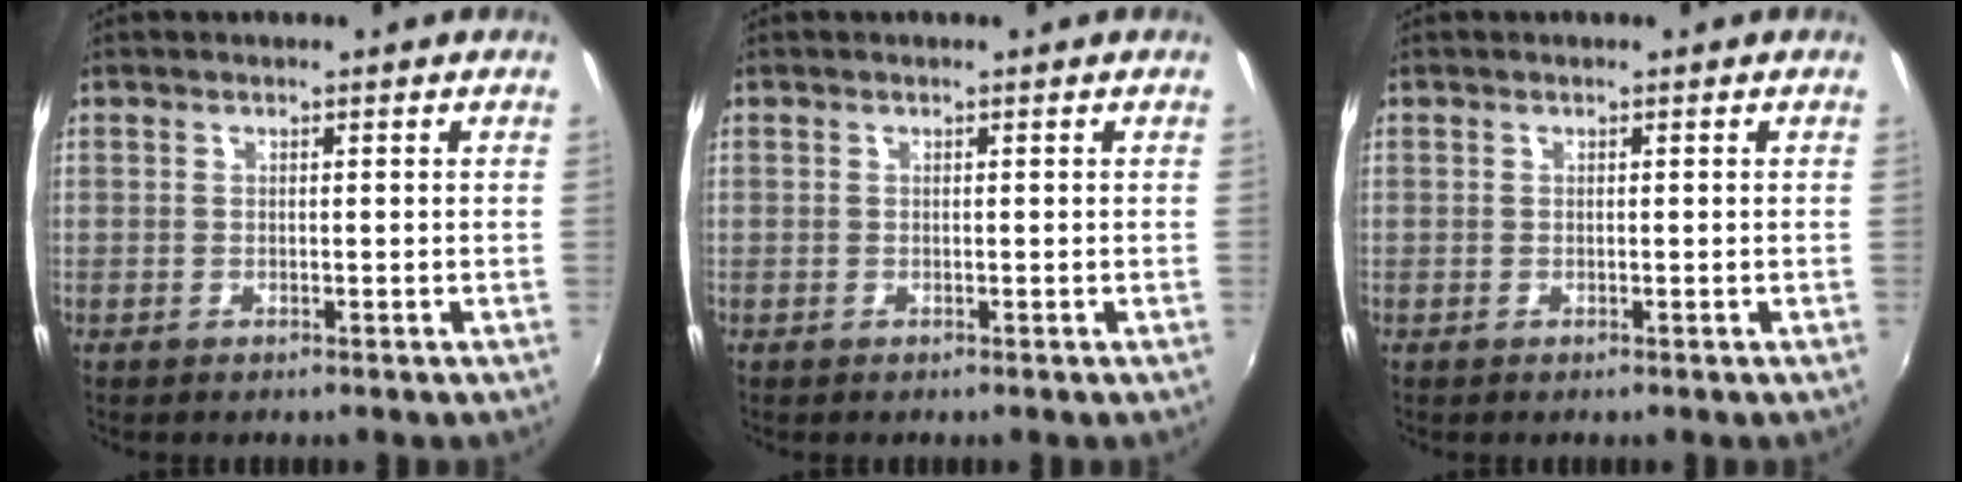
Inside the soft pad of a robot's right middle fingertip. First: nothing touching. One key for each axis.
{"total": 0.0}
{"total": 0.0}